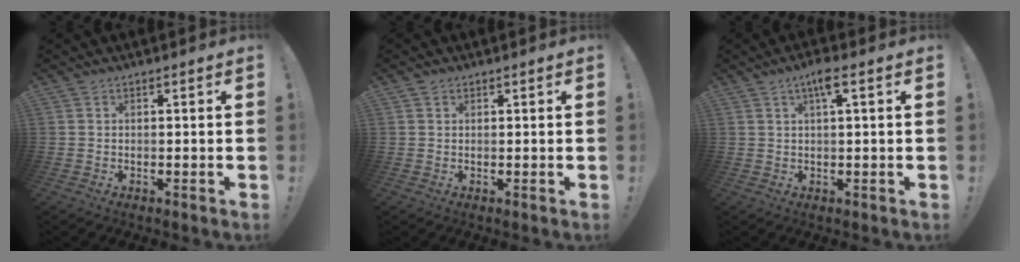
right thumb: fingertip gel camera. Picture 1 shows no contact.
{"total": 0.8, "force": [0.6, 0.5, 0.0], "torque": [0.004, -0.003, 0.011]}
{"total": 4.4, "force": [1.9, 0.5, 4.0], "torque": [-0.067, -0.002, 0.025]}